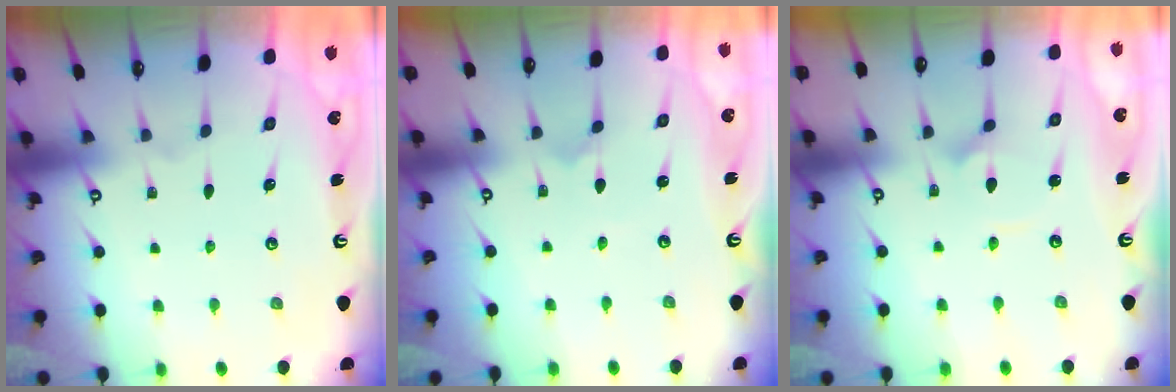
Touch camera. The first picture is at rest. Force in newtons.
{"total": 0.0}
{"total": 3.5, "press": 3.4, "slide": 0.3}